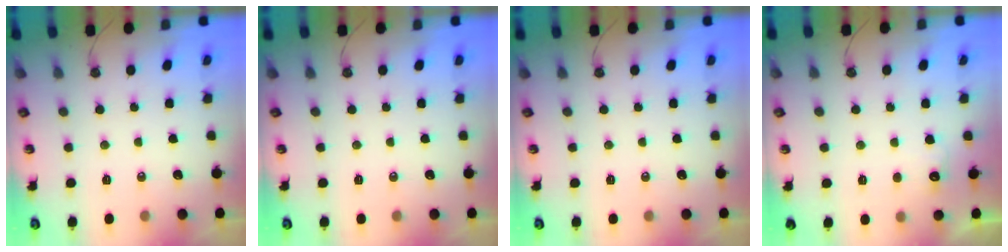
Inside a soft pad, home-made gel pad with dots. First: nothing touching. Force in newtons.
{"total": 0.0}
{"total": 0.0}
{"total": 4.5, "press": 4.4, "slide": 1.2}